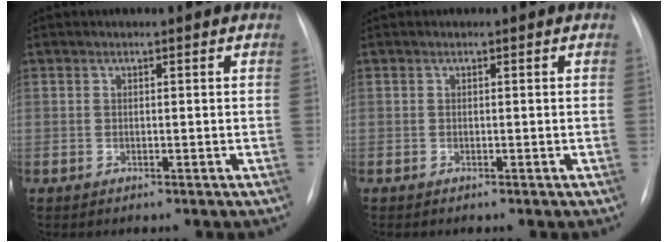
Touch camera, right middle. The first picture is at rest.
{"total": 0.0}